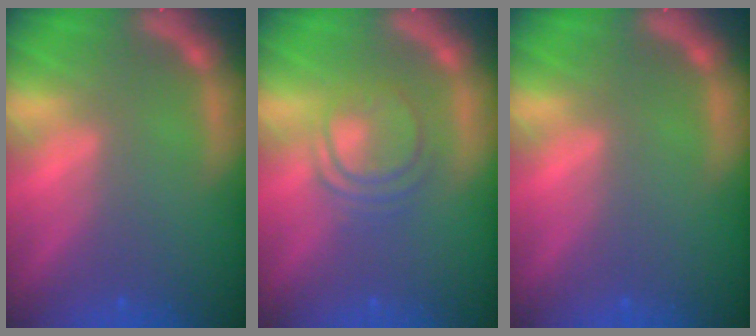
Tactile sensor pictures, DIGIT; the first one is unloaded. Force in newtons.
{"total": 4.5}
{"total": 0.0}